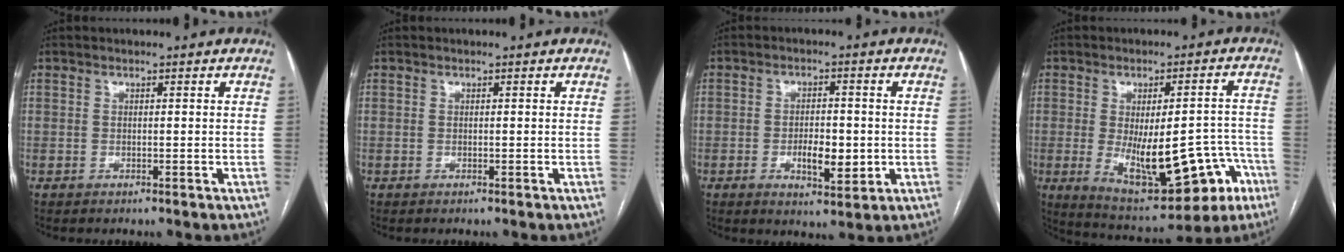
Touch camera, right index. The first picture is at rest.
{"total": 0.0}
{"total": 6.0, "force": [-1.2, 2.4, 5.3], "torque": [-0.089, -0.005, -0.014]}
{"total": 17.5, "force": [-6.1, 7.0, 14.8], "torque": [-0.185, 0.015, -0.063]}